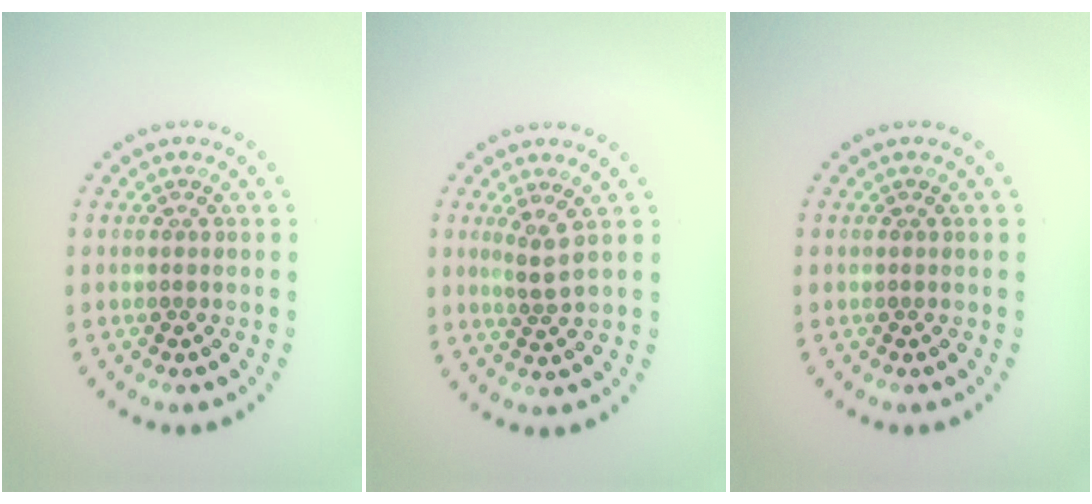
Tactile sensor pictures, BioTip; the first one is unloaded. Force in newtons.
{"total": 1.9, "press": 1.3, "slide": 1.4}
{"total": 0.0}